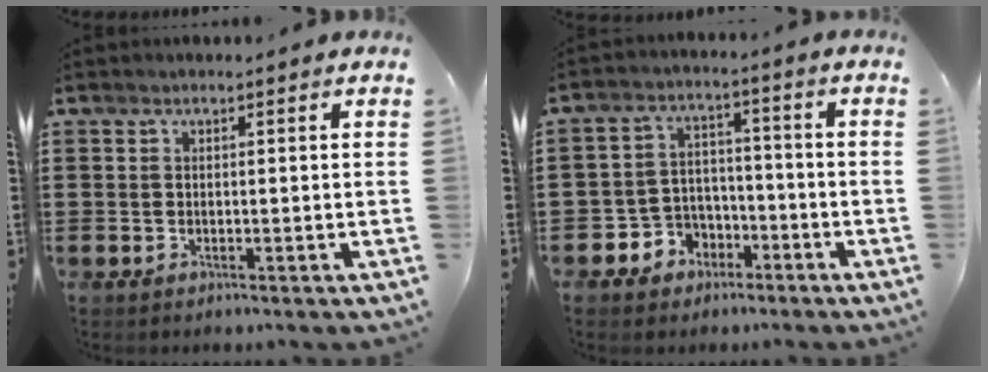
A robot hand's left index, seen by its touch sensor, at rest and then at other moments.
{"total": 4.9, "force": [-3.0, 3.9, 0.7], "torque": [-0.031, 0.010, -0.061]}